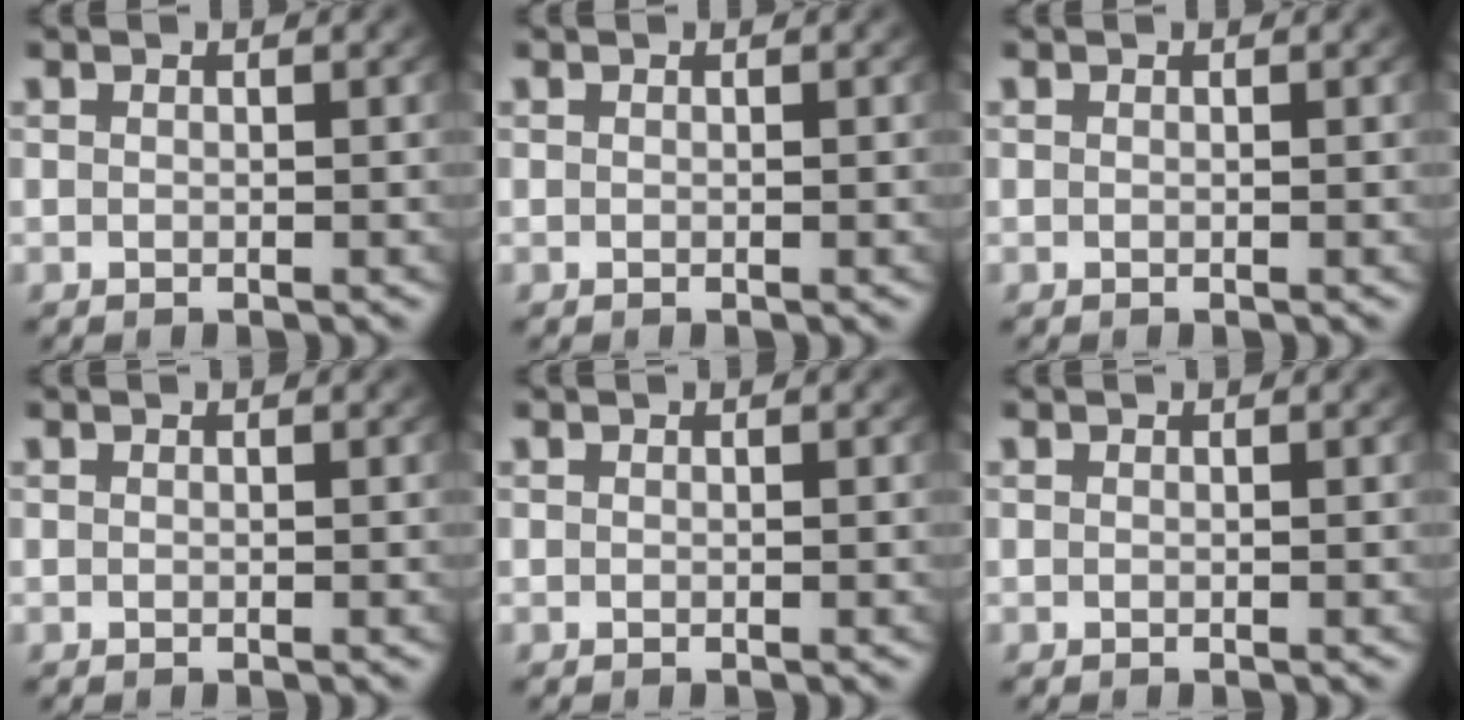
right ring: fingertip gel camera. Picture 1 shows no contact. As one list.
[{"total": 0.0}, {"total": 0.0}, {"total": 0.0}, {"total": 0.0}, {"total": 0.0}]